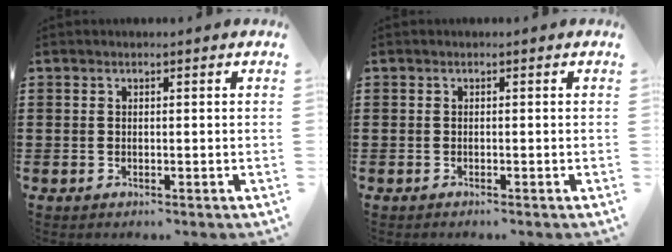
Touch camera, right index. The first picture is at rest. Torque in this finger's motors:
{"motor_torque": [0.83, 1.23, 0.02, 0.02]}